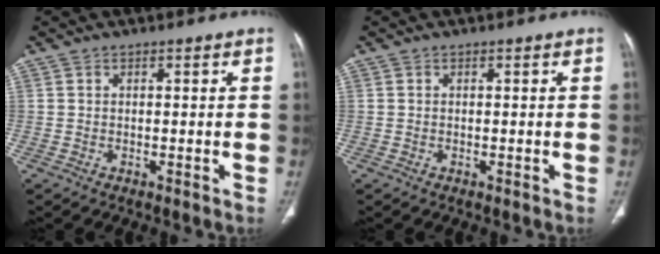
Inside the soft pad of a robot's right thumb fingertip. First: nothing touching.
{"total": 0.0}